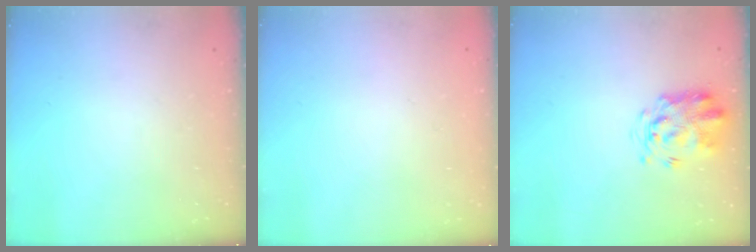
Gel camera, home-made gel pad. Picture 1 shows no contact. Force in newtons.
{"total": 1.7, "press": 1.7, "slide": 0.2}
{"total": 3.8, "press": 3.7, "slide": 0.7}